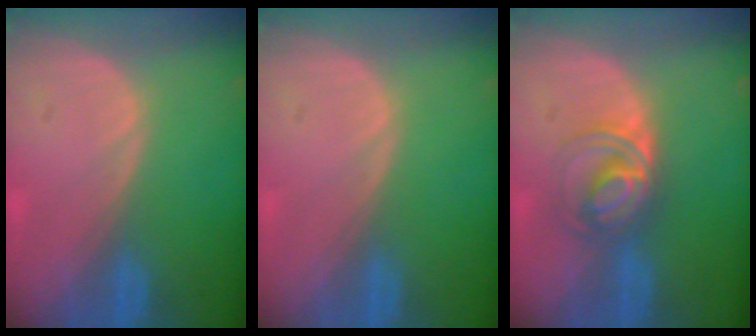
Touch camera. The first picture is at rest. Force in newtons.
{"total": 0.0}
{"total": 5.9, "press": 5.5, "slide": 2.1}